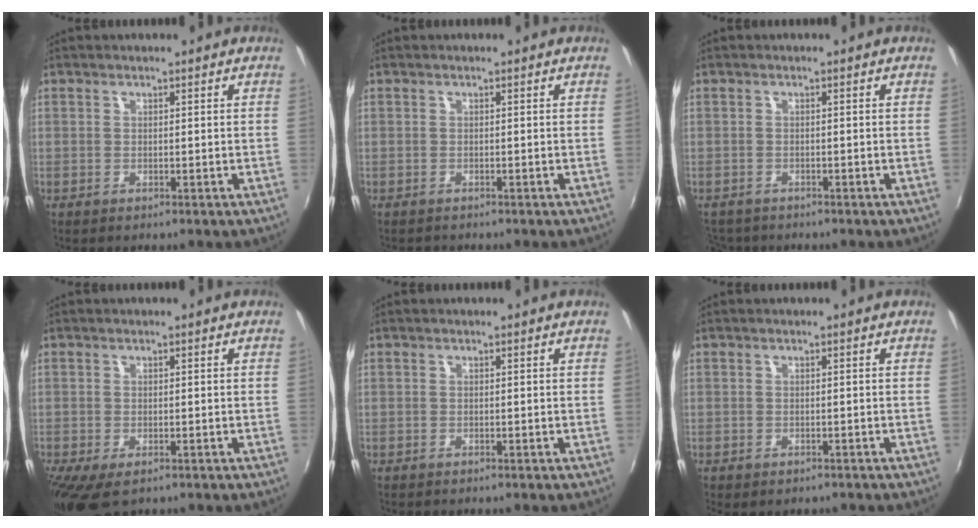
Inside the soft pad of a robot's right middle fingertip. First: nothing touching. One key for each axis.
{"total": 1.0, "fx": -0.9, "fy": 0.1, "fz": 0.1, "tx": -0.006, "ty": -0.003, "tz": -0.014}
{"total": 4.6, "fx": -3.9, "fy": 2.2, "fz": 1.3, "tx": -0.041, "ty": -0.016, "tz": -0.065}
{"total": 6.2, "fx": -3.7, "fy": 2.7, "fz": 4.1, "tx": -0.087, "ty": -0.032, "tz": -0.060}
{"total": 0.6, "fx": -0.5, "fy": 0.0, "fz": 0.2, "tx": -0.003, "ty": -0.002, "tz": -0.008}
{"total": 2.3, "fx": -1.8, "fy": 1.0, "fz": 1.0, "tx": -0.021, "ty": -0.012, "tz": -0.021}